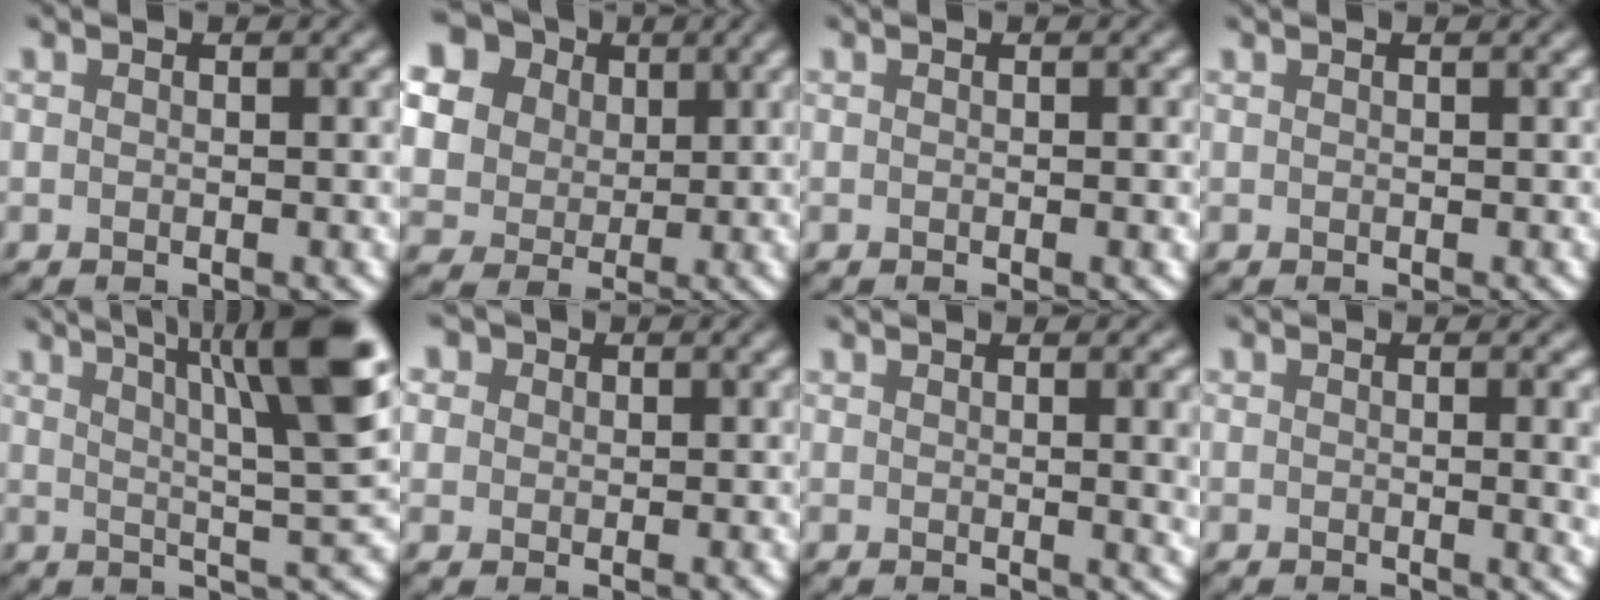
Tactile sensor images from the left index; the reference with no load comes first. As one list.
[{"total": 12.4, "force": [5.4, 10.1, 4.9], "torque": [-0.142, 0.015, 0.095]}, {"total": 1.2, "force": [0.0, 0.3, 1.1], "torque": [-0.008, 0.002, -0.004]}, {"total": 0.9, "force": [0.6, 0.3, 0.6], "torque": [-0.005, 0.003, 0.003]}, {"total": 11.0, "force": [4.8, 1.9, 9.7], "torque": [-0.135, 0.023, 0.078]}, {"total": 4.1, "force": [2.2, 3.0, 1.8], "torque": [-0.048, 0.012, 0.027]}, {"total": 5.6, "force": [1.4, 2.1, 5.0], "torque": [-0.031, 0.007, 0.020]}, {"total": 3.9, "force": [0.2, 1.4, 3.7], "torque": [-0.028, 0.001, 0.005]}]